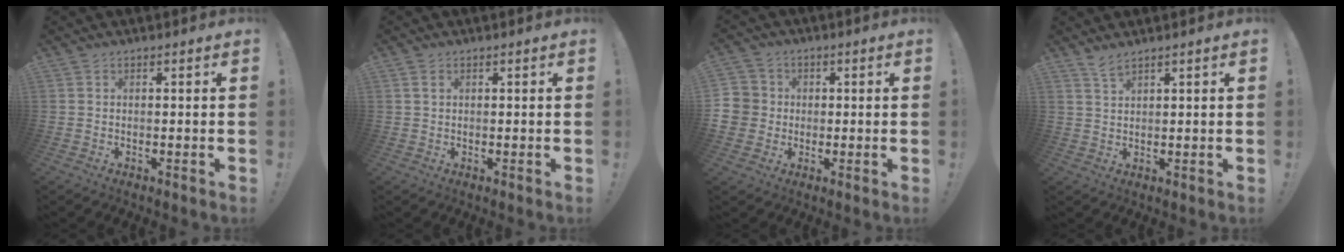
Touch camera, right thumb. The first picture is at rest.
{"total": 1.2, "force": [0.6, 0.7, 0.8], "torque": [-0.008, 0.000, 0.009]}
{"total": 6.7, "force": [0.3, 6.6, 1.2], "torque": [-0.021, 0.005, 0.007]}
{"total": 2.7, "force": [2.5, 0.2, 1.0], "torque": [-0.016, -0.012, 0.044]}